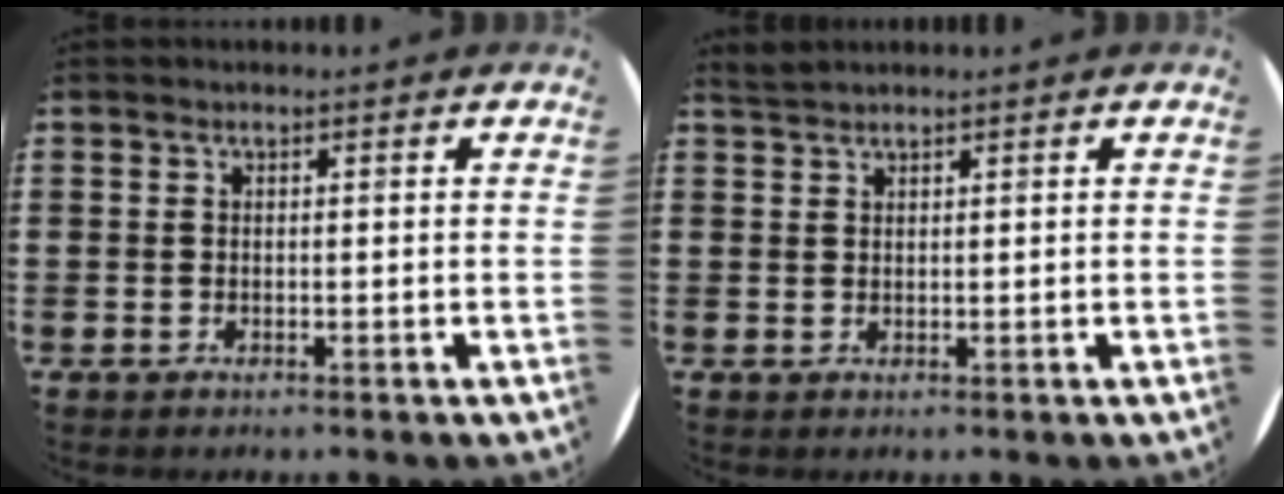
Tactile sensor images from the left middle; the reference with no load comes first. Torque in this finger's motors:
{"motor_torque": [0.10, -0.10, -0.03, -0.01]}